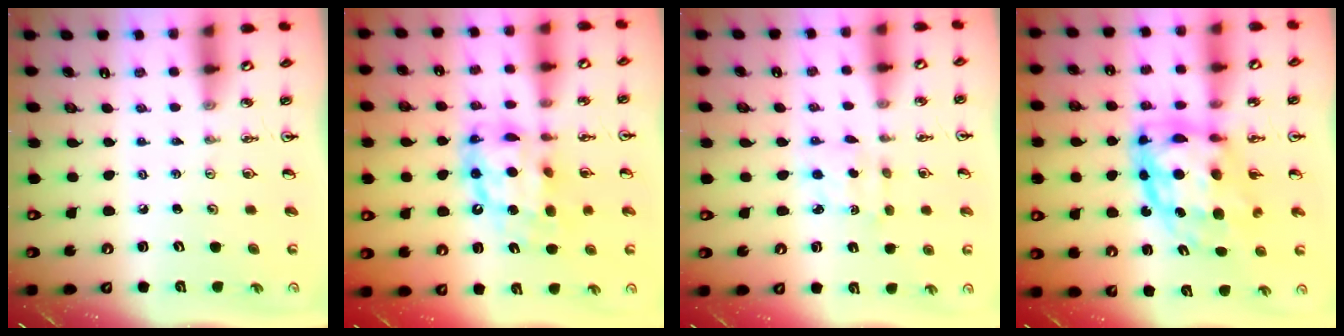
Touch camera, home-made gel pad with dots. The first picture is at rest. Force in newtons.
{"total": 13.1, "press": 13.0, "slide": 1.1}
{"total": 2.8, "press": 2.7, "slide": 0.7}
{"total": 12.5, "press": 12.4, "slide": 1.5}